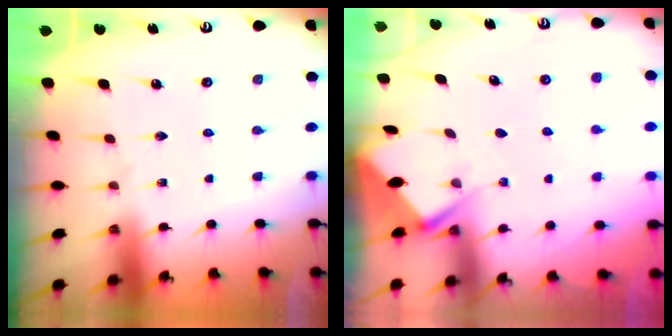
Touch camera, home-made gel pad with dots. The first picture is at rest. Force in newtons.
{"total": 2.9, "press": 2.9, "slide": 0.3}